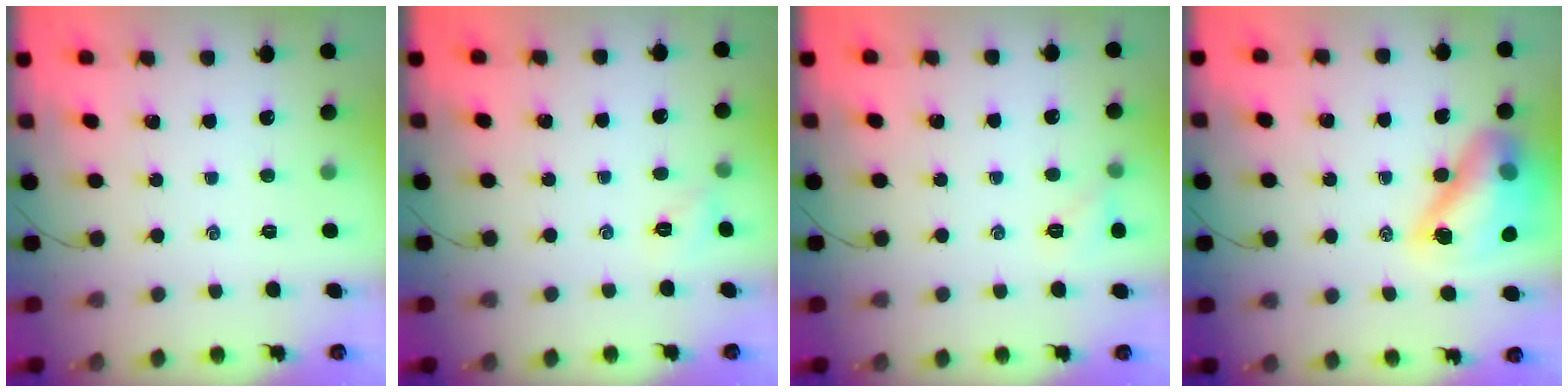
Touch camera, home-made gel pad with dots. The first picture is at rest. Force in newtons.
{"total": 2.9, "press": 2.8, "slide": 0.5}
{"total": 5.5, "press": 5.3, "slide": 1.6}
{"total": 15.8, "press": 15.2, "slide": 4.3}